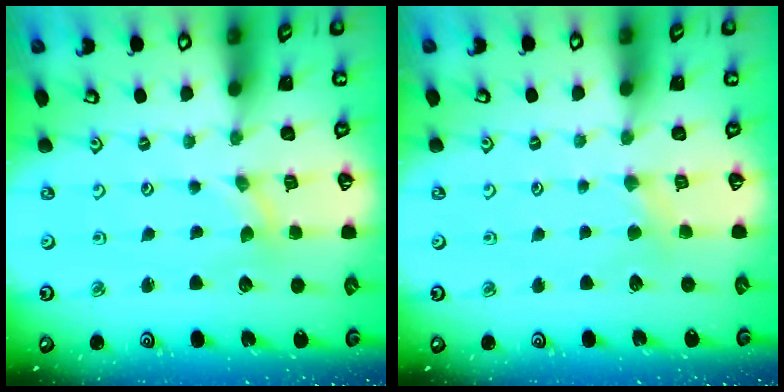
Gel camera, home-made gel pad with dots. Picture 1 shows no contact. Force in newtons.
{"total": 3.0, "press": 3.0, "slide": 0.5}